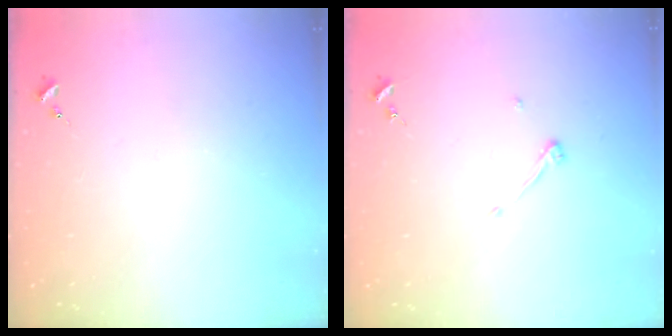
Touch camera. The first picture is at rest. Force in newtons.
{"total": 3.6, "press": 3.6, "slide": 0.4}